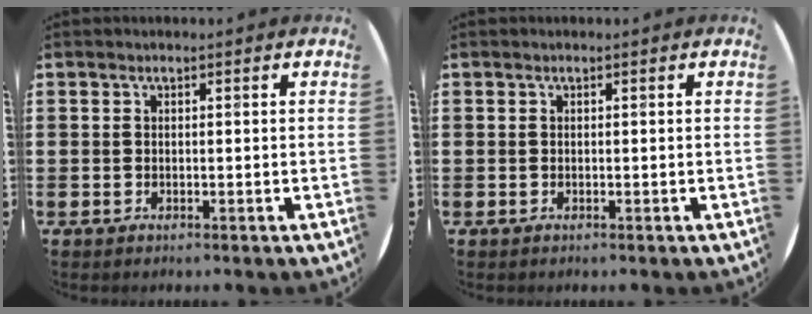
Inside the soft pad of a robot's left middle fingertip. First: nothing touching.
{"total": 0.0}